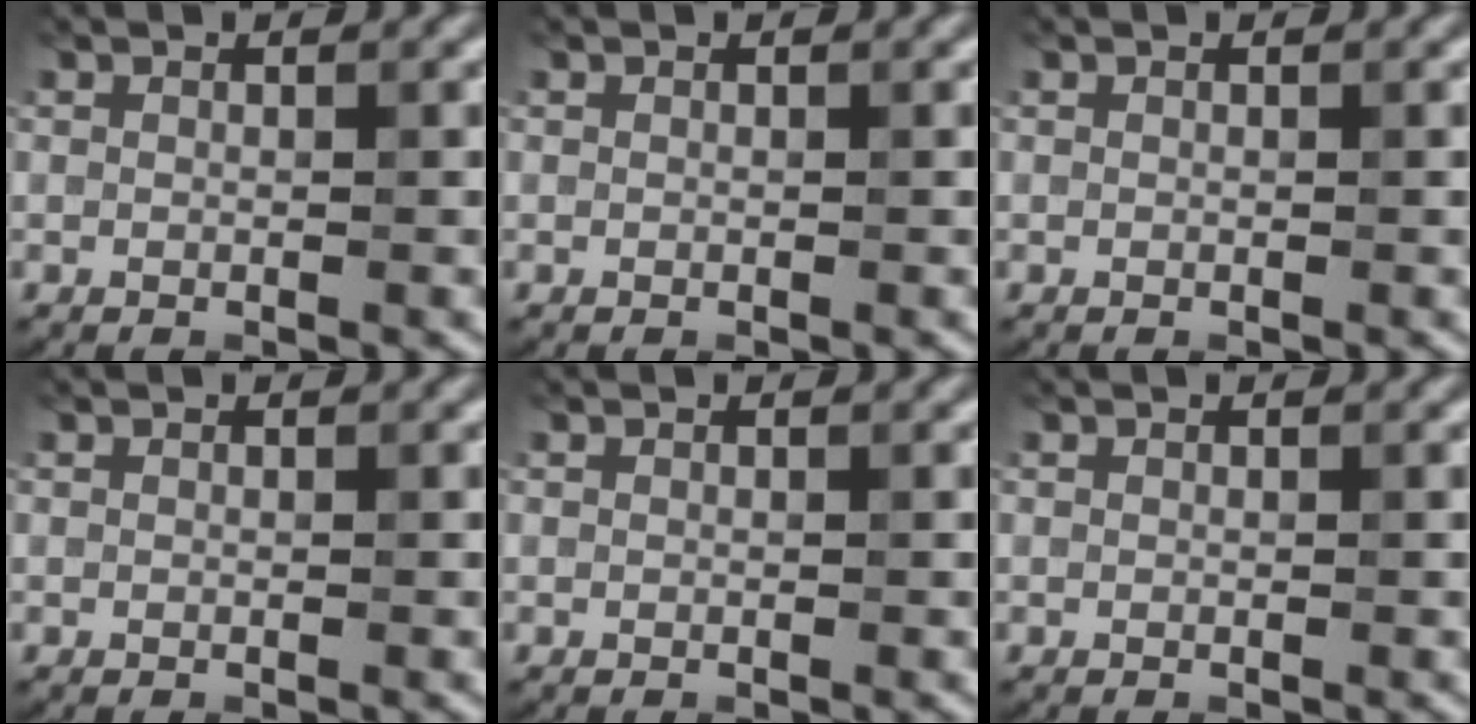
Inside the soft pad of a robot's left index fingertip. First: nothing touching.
{"total": 0.0}
{"total": 0.0}
{"total": 0.0}
{"total": 0.0}
{"total": 0.0}